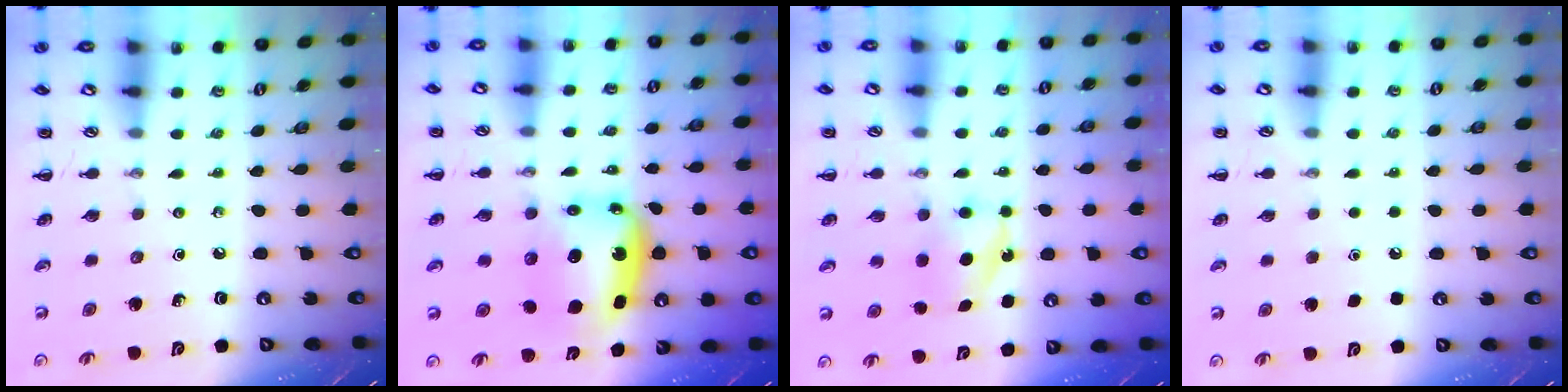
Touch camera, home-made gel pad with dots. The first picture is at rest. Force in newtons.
{"total": 6.6, "press": 6.3, "slide": 2.0}
{"total": 5.6, "press": 5.4, "slide": 1.5}
{"total": 1.6, "press": 1.6, "slide": 0.1}